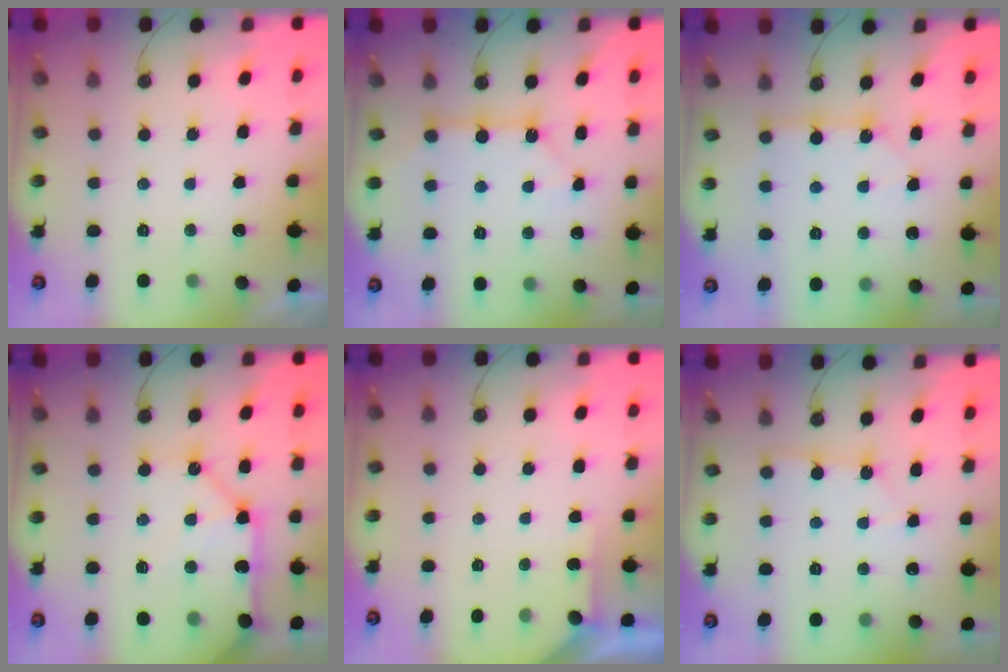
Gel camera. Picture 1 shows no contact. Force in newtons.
{"total": 7.0, "press": 7.0, "slide": 0.7}
{"total": 8.5, "press": 8.5, "slide": 0.7}
{"total": 12.9, "press": 12.8, "slide": 1.7}
{"total": 2.8, "press": 2.8, "slide": 0.2}
{"total": 1.3, "press": 1.3, "slide": 0.1}